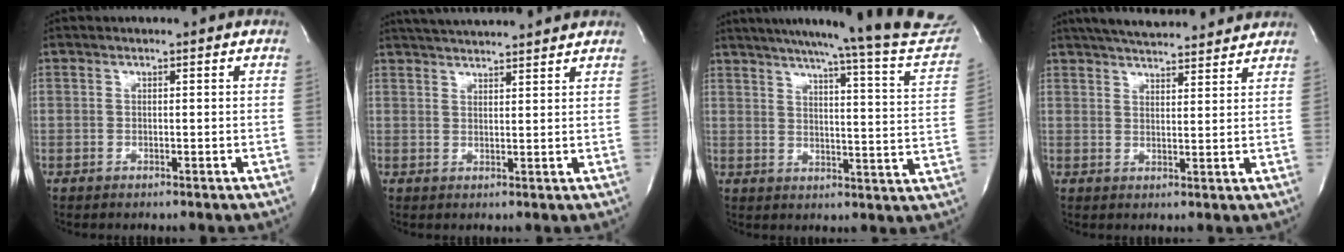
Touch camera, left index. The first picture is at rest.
{"total": 10.6, "force": [9.9, 0.5, 3.8], "torque": [-0.070, 0.029, 0.143]}
{"total": 26.3, "force": [24.1, 0.0, 10.6], "torque": [-0.159, -0.086, 0.286]}
{"total": 15.5, "force": [14.0, 2.7, 6.0], "torque": [-0.097, 0.032, 0.197]}